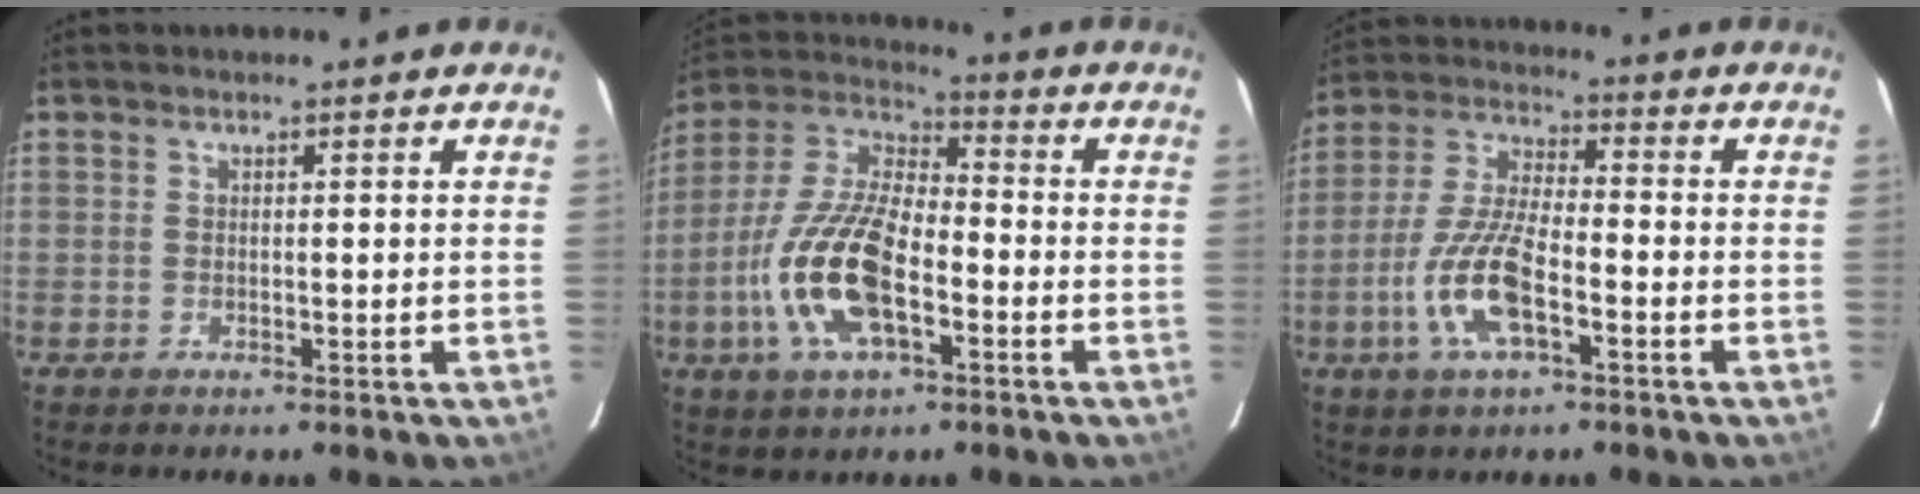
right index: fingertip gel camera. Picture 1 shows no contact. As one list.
[{"total": 16.8, "force": [-5.4, 7.0, 14.2], "torque": [-0.302, -0.003, -0.107]}, {"total": 12.2, "force": [-4.8, 4.0, 10.5], "torque": [-0.226, -0.002, -0.095]}]